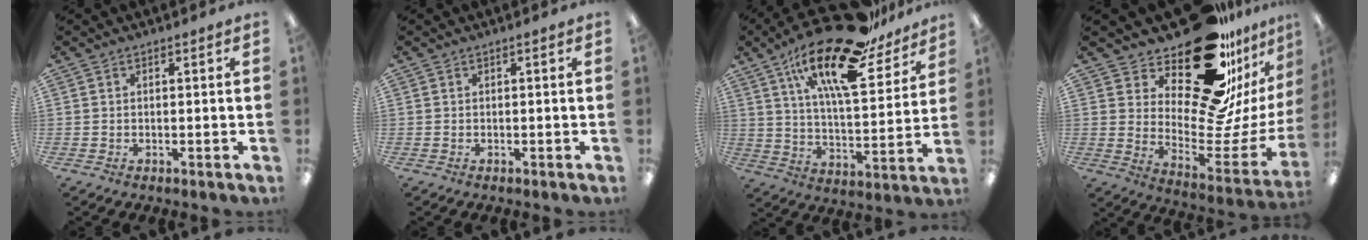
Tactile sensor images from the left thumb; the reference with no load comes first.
{"total": 0.0}
{"total": 25.5, "force": [17.4, 8.4, 16.5], "torque": [-0.266, -0.105, 0.288]}
{"total": 25.4, "force": [17.9, 11.1, 14.1], "torque": [-0.193, -0.145, 0.318]}